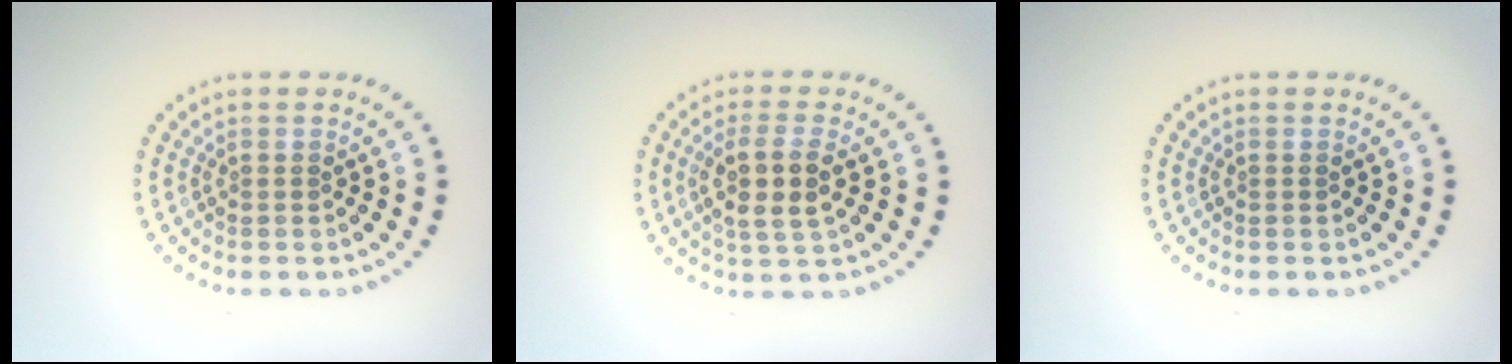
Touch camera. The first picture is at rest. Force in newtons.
{"total": 3.7, "press": 3.4, "slide": 1.3}
{"total": 0.0}